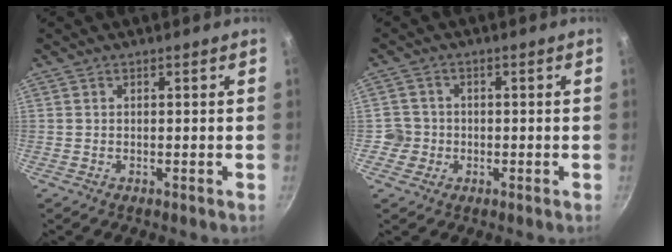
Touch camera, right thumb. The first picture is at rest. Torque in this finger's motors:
{"motor_torque": [0.32, 0.26, 0.18, 0.17, 0.02]}